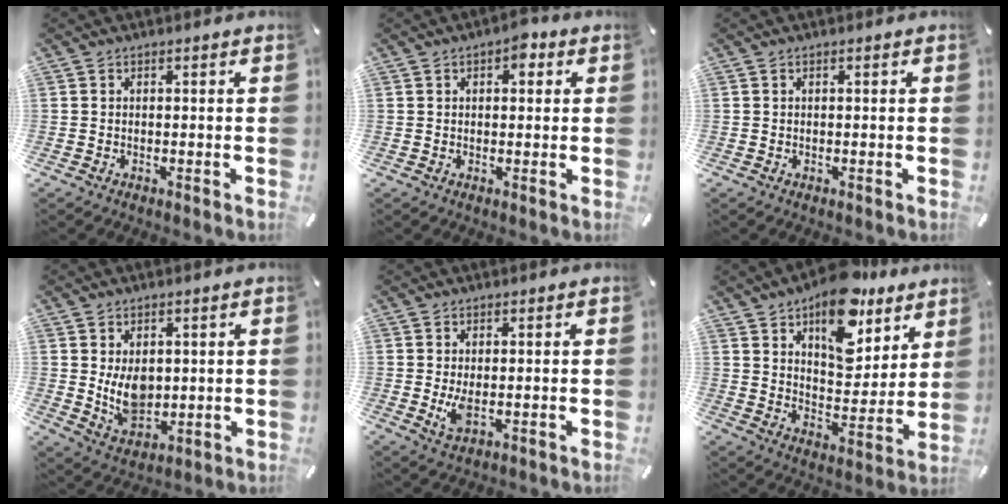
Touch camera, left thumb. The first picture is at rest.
{"total": 3.4, "force": [1.4, 2.2, 2.3], "torque": [-0.026, 0.001, 0.016]}
{"total": 0.0}
{"total": 7.7, "force": [1.7, 5.6, 5.0], "torque": [-0.095, -0.016, 0.027]}
{"total": 4.1, "force": [0.1, 1.9, 3.6], "torque": [-0.076, -0.008, -0.002]}
{"total": 16.8, "force": [12.0, 8.8, 7.9], "torque": [-0.111, -0.081, 0.208]}